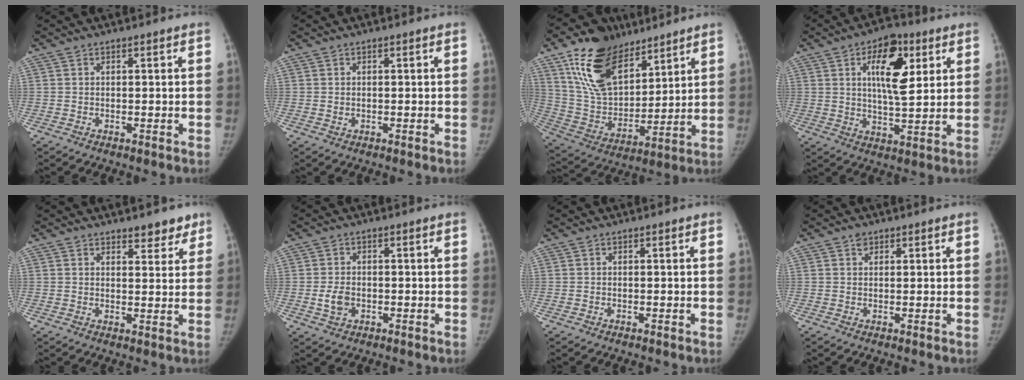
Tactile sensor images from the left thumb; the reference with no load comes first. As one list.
[{"total": 0.9, "force": [0.0, 0.7, 0.4], "torque": [-0.005, 0.000, 0.000]}, {"total": 20.8, "force": [12.9, 11.7, 11.4], "torque": [-0.163, -0.049, 0.246]}, {"total": 12.1, "force": [4.3, 5.6, 9.9], "torque": [-0.125, -0.019, 0.065]}, {"total": 4.3, "force": [3.4, 2.3, 1.6], "torque": [0.015, -0.020, 0.045]}, {"total": 3.7, "force": [-0.8, 2.7, 2.4], "torque": [-0.040, 0.002, -0.013]}, {"total": 0.0}, {"total": 1.4, "force": [0.8, 1.1, 0.4], "torque": [0.006, -0.004, 0.010]}]